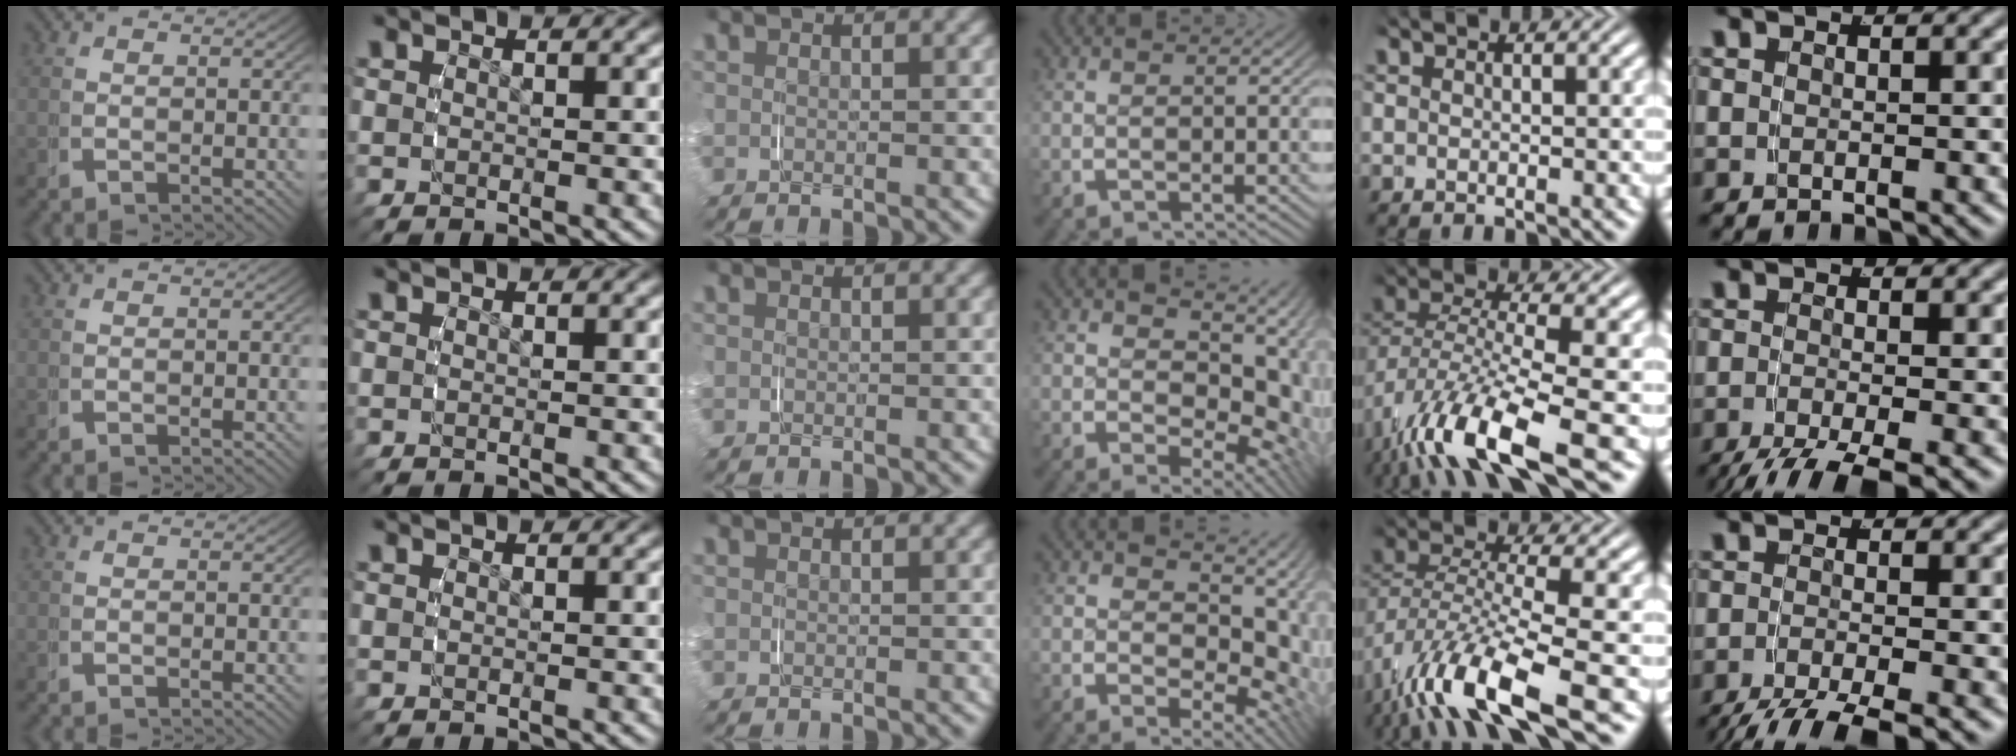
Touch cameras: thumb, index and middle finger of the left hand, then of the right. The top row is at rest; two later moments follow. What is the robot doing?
{"motion": "grasp_and_lifting", "object": "plastic wrap"}